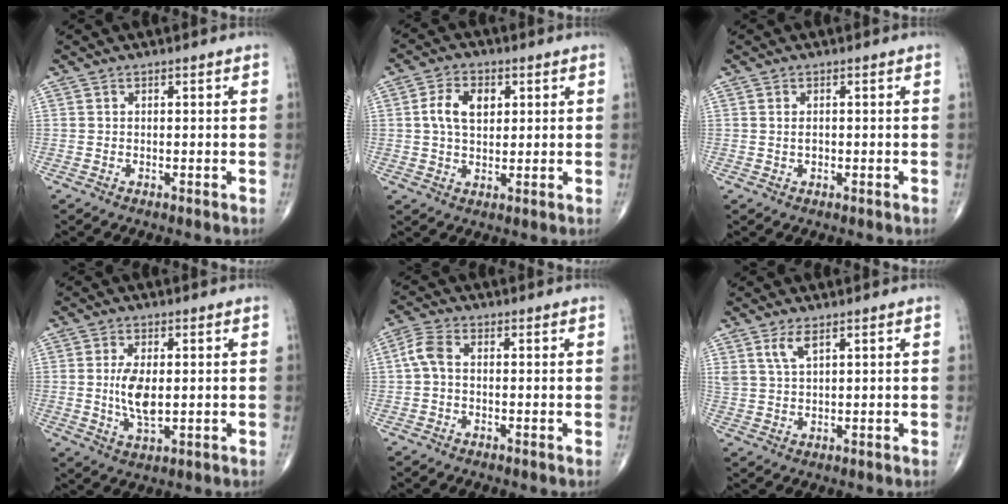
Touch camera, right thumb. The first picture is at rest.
{"total": 7.0, "force": [1.6, 4.5, 5.1], "torque": [-0.085, 0.002, 0.027]}
{"total": 1.1, "force": [0.0, 0.7, 0.9], "torque": [-0.015, -0.001, 0.001]}
{"total": 7.0, "force": [0.2, 3.2, 6.2], "torque": [-0.120, -0.012, 0.006]}
{"total": 4.0, "force": [-0.1, 2.3, 3.3], "torque": [-0.077, 0.011, -0.010]}
{"total": 3.6, "force": [2.1, 1.2, 2.6], "torque": [-0.056, -0.008, 0.049]}